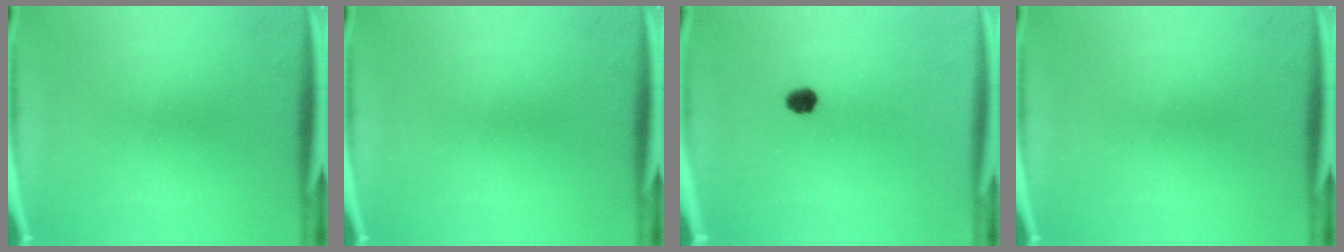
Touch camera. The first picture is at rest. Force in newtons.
{"total": 0.0}
{"total": 2.7}
{"total": 0.0}